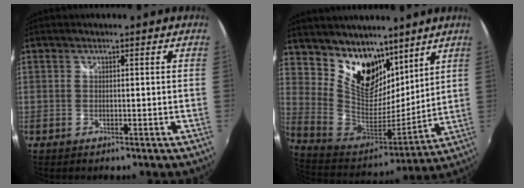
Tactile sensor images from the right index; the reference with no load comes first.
{"total": 17.7, "force": [11.6, 10.8, 7.9], "torque": [-0.170, 0.005, 0.225]}